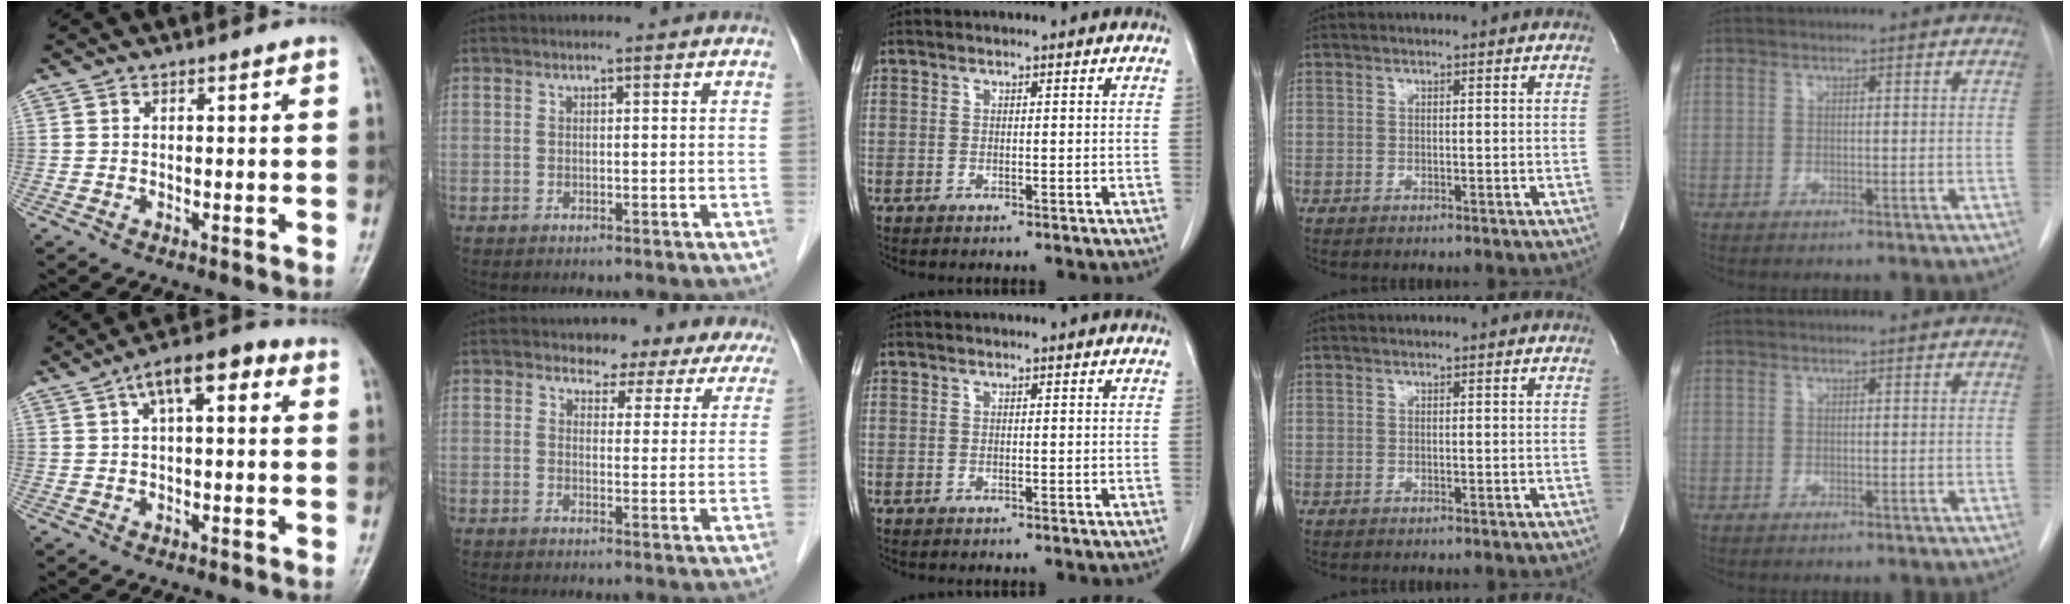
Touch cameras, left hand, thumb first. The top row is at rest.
{"thumb": {"total": 8.5, "force": [2.7, 3.7, 7.1], "torque": [-0.103, 0.030, 0.032]}, "index": {"total": 10.9, "force": [10.0, 3.9, 1.9], "torque": [0.006, -0.010, 0.087]}}